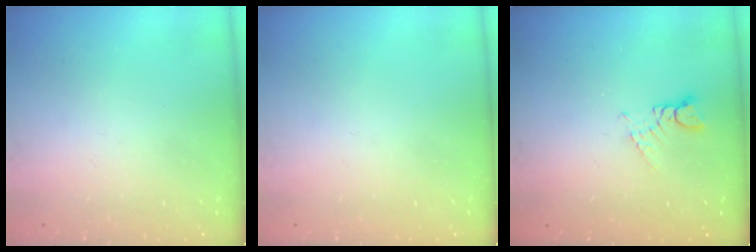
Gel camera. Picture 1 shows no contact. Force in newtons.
{"total": 0.0}
{"total": 1.6, "press": 1.6, "slide": 0.2}